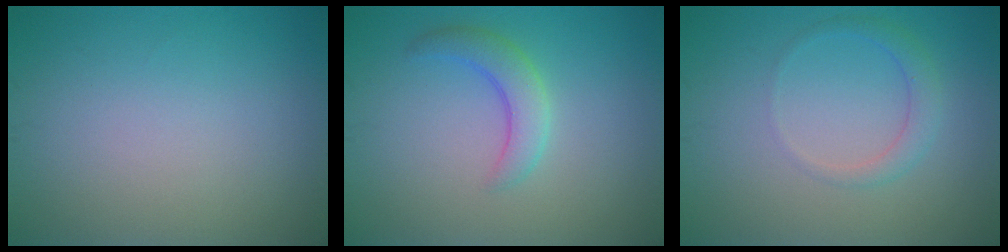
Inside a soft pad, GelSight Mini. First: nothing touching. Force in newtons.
{"total": 2.9, "press": 2.9, "slide": 0.2}
{"total": 1.8, "press": 1.8, "slide": 0.1}